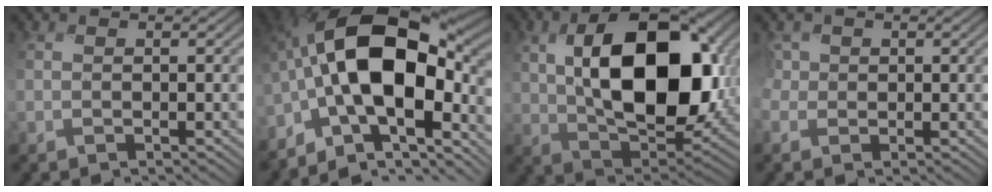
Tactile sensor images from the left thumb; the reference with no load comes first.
{"total": 18.2, "force": [-3.2, 9.7, 15.1], "torque": [-0.266, 0.017, -0.071]}
{"total": 16.8, "force": [2.3, 9.7, 13.5], "torque": [-0.237, 0.001, 0.047]}
{"total": 2.4, "force": [0.3, 2.2, 0.8], "torque": [-0.032, 0.003, 0.002]}